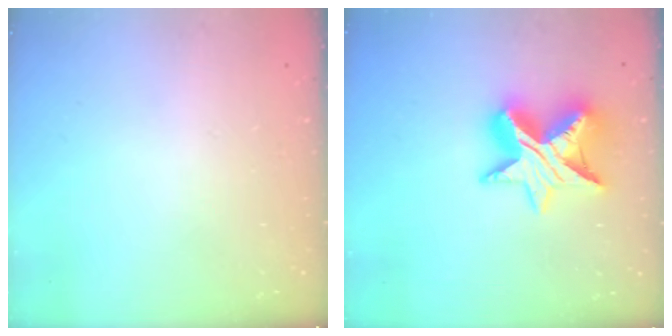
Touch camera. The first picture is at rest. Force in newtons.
{"total": 14.0, "press": 13.9, "slide": 1.0}